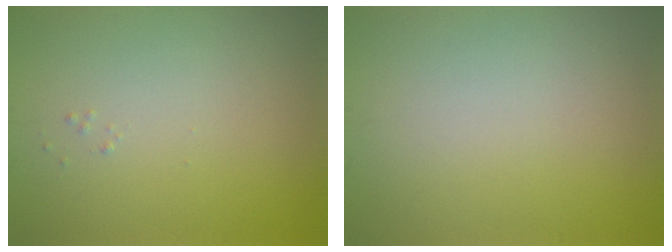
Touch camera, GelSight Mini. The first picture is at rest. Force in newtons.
{"total": 0.0}